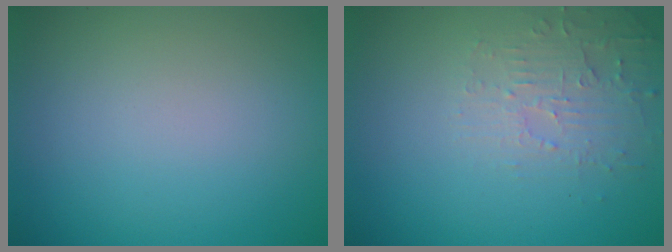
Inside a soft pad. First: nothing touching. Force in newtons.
{"total": 2.8, "press": 2.7, "slide": 0.6}